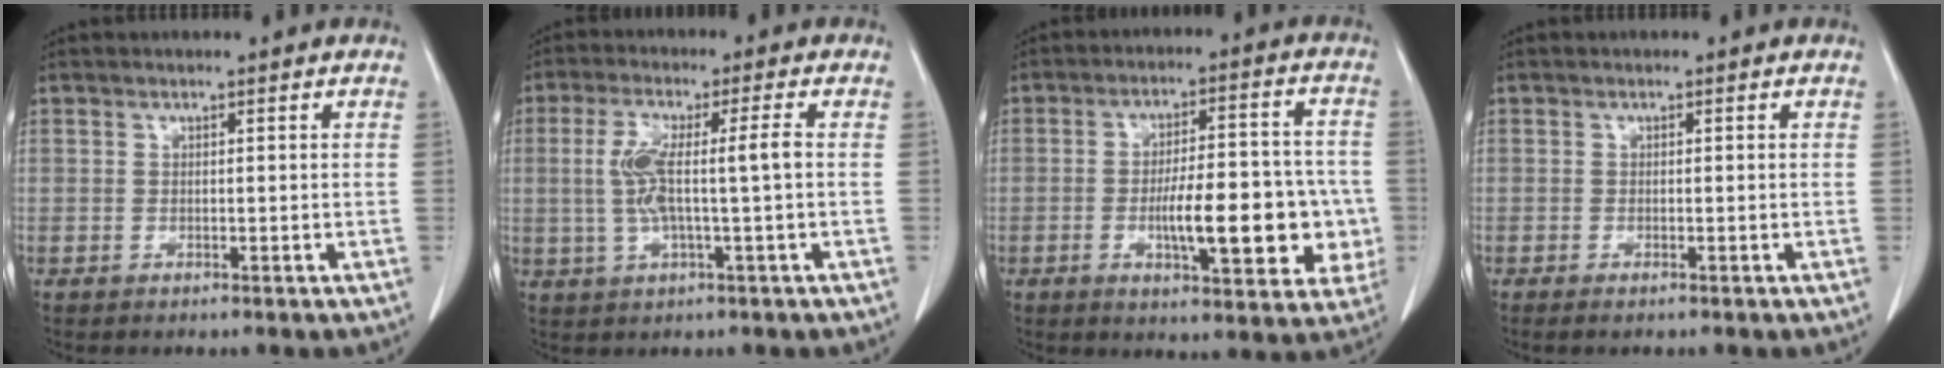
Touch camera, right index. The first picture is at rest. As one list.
[{"total": 7.5, "force": [0.0, 0.5, 7.5], "torque": [-0.158, 0.013, 0.001]}, {"total": 14.6, "force": [-3.3, 4.5, 13.5], "torque": [-0.185, 0.022, -0.041]}, {"total": 0.8, "force": [-0.6, 0.0, 0.6], "torque": [-0.013, -0.002, -0.010]}]